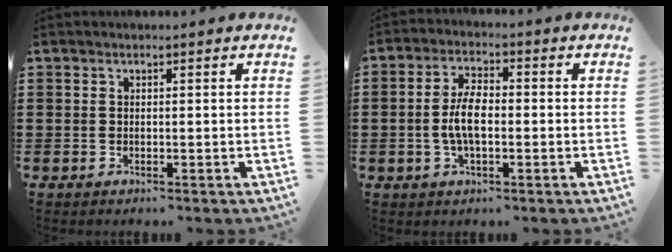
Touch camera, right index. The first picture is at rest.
{"total": 5.7, "force": [-0.8, 2.5, 5.1], "torque": [-0.111, 0.000, -0.021]}